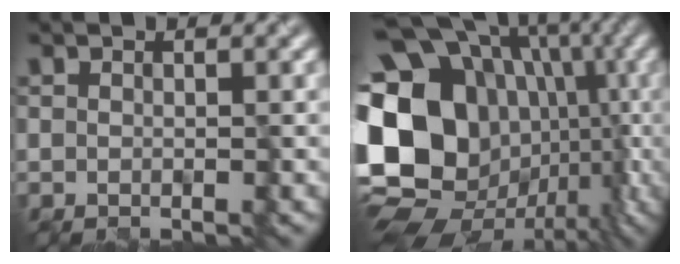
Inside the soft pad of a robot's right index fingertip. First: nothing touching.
{"total": 19.8, "force": [-1.9, 16.0, 11.6], "torque": [-0.199, 0.012, -0.049]}